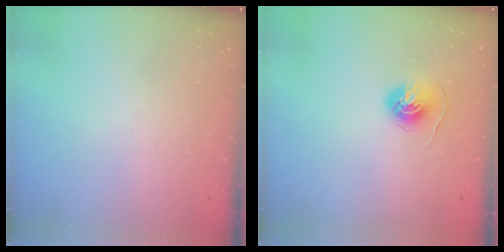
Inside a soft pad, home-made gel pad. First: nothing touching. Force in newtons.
{"total": 5.7, "press": 5.7, "slide": 0.5}